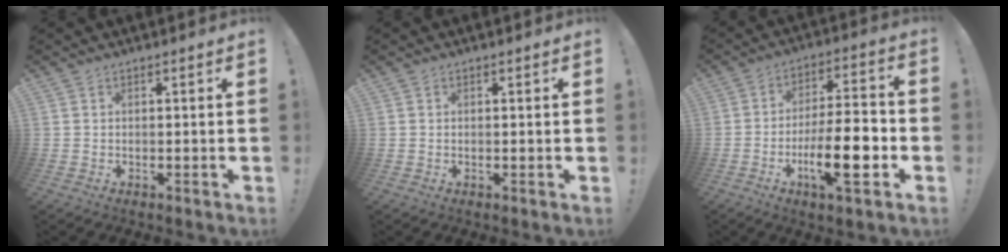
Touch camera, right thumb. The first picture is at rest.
{"total": 0.0}
{"total": 17.2, "force": [-6.2, 4.8, 15.3], "torque": [-0.253, 0.013, -0.100]}